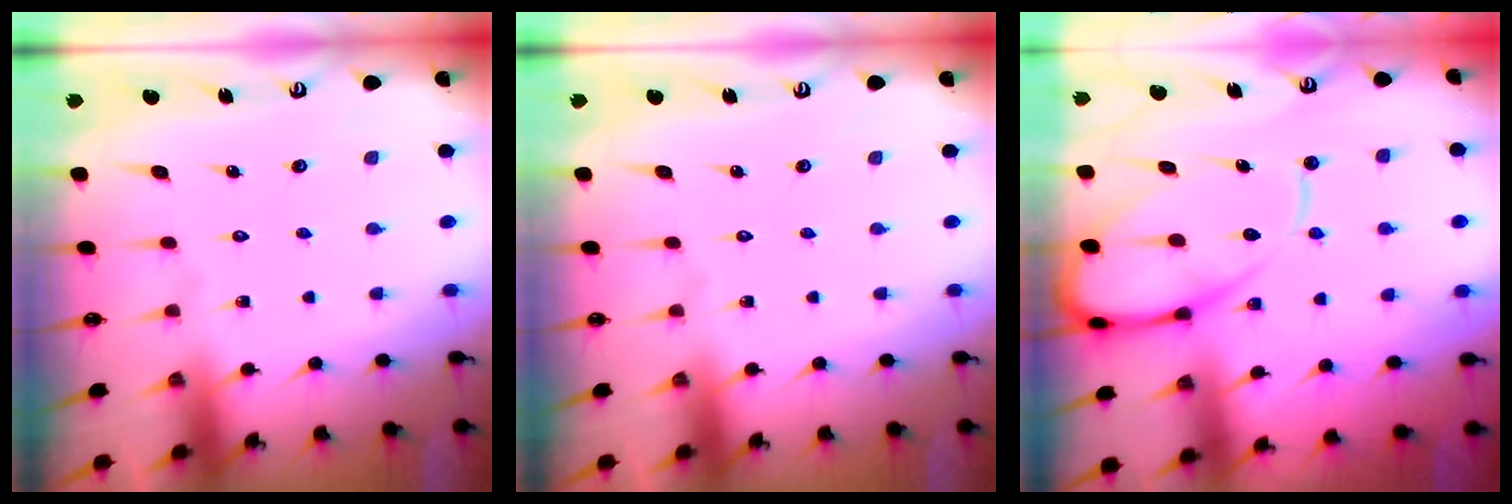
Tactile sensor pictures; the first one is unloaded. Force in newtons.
{"total": 0.0}
{"total": 12.8, "press": 12.7, "slide": 1.4}